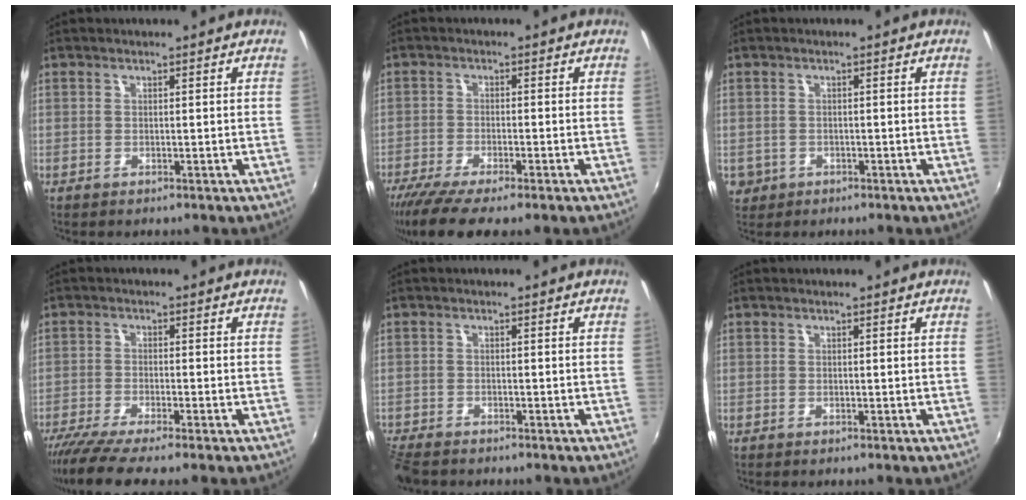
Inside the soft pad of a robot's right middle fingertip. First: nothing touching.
{"total": 9.1, "force": [-7.0, 1.1, 5.8], "torque": [-0.133, -0.043, -0.123]}
{"total": 4.5, "force": [-1.2, 4.0, 1.6], "torque": [-0.048, -0.003, -0.013]}
{"total": 7.5, "force": [-6.2, -0.4, 4.2], "torque": [-0.098, -0.034, -0.111]}
{"total": 5.6, "force": [-5.0, 1.6, 1.9], "torque": [-0.062, -0.026, -0.098]}
{"total": 0.0}